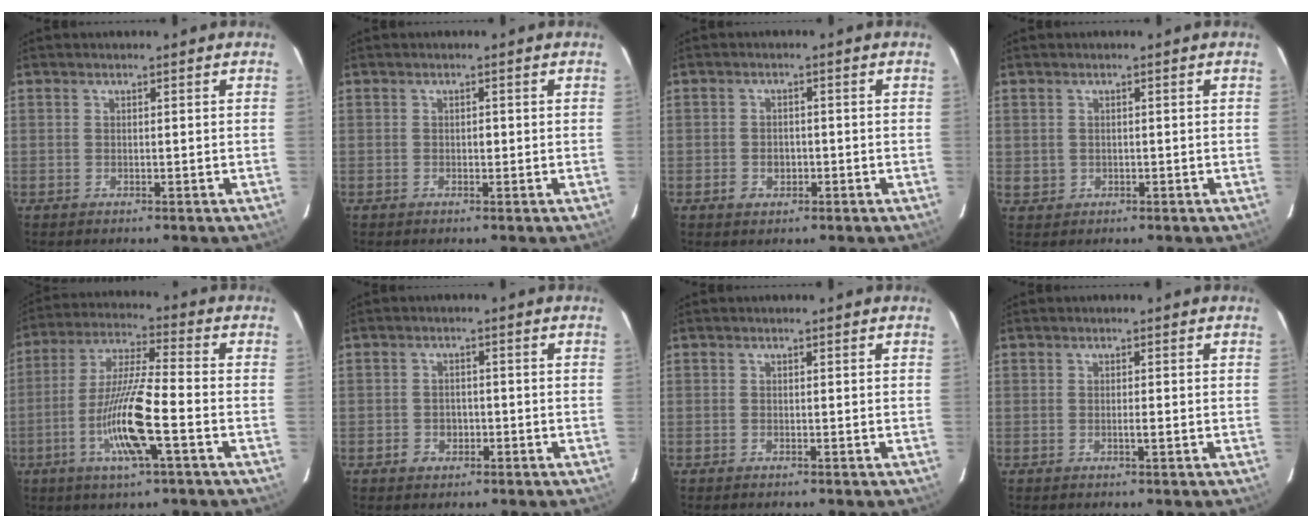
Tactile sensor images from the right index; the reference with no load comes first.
{"total": 0.8, "force": [-0.1, 0.4, 0.6], "torque": [-0.010, 0.002, -0.001]}
{"total": 2.5, "force": [-0.9, 1.9, 1.3], "torque": [-0.018, 0.004, -0.005]}
{"total": 1.4, "force": [0.0, 1.4, 0.3], "torque": [-0.008, 0.001, 0.008]}
{"total": 12.8, "force": [-4.3, 0.7, 12.1], "torque": [-0.238, -0.007, -0.082]}
{"total": 2.5, "force": [-1.0, 2.0, 1.0], "torque": [-0.013, 0.006, -0.010]}
{"total": 0.0}
{"total": 0.9, "force": [-0.2, -0.1, 0.9], "torque": [-0.019, 0.000, -0.004]}